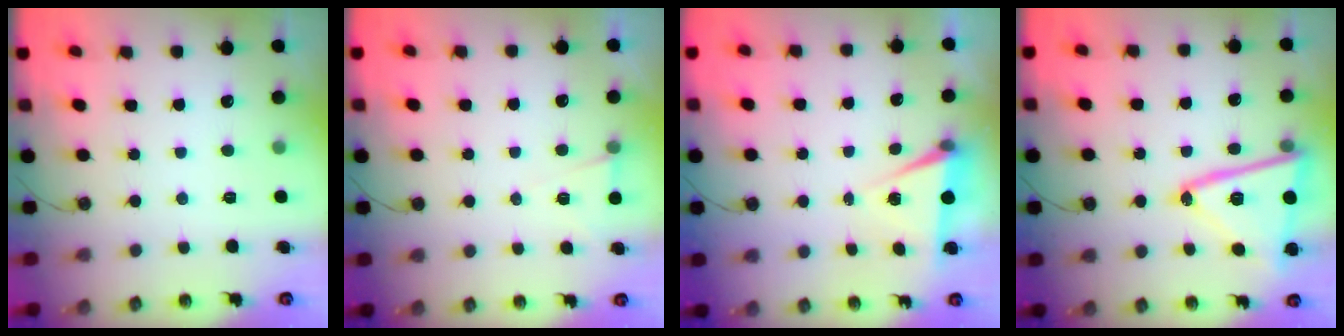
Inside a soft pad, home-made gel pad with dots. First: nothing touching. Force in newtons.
{"total": 5.5, "press": 3.0, "slide": 4.6}
{"total": 5.4, "press": 2.9, "slide": 4.5}
{"total": 19.7, "press": 19.7, "slide": 1.4}